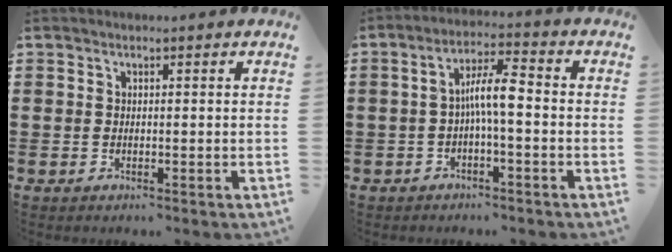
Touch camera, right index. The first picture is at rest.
{"total": 6.4, "force": [-0.7, 1.5, 6.2], "torque": [-0.121, 0.009, -0.018]}